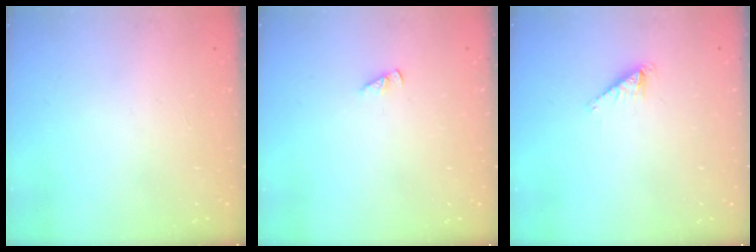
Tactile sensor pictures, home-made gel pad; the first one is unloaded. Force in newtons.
{"total": 1.3, "press": 1.3, "slide": 0.2}
{"total": 1.5, "press": 1.4, "slide": 0.1}